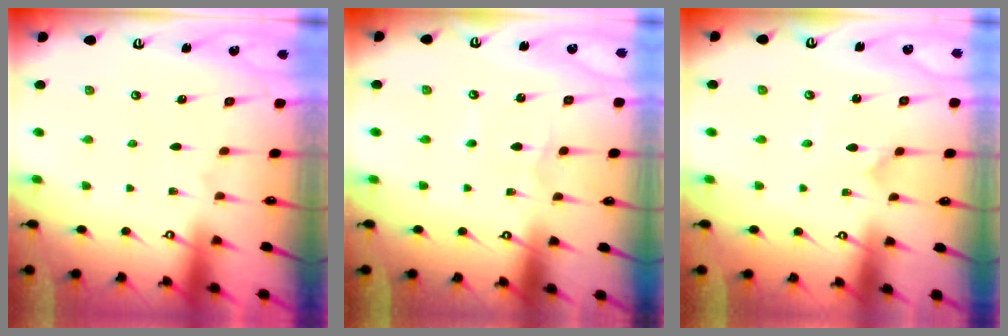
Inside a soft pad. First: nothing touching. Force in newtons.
{"total": 1.3, "press": 1.3, "slide": 0.1}
{"total": 0.0}